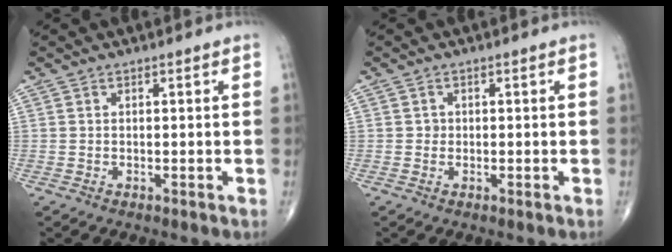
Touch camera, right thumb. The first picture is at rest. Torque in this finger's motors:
{"motor_torque": [0.21, 0.15, -0.02, -0.07, -0.01]}